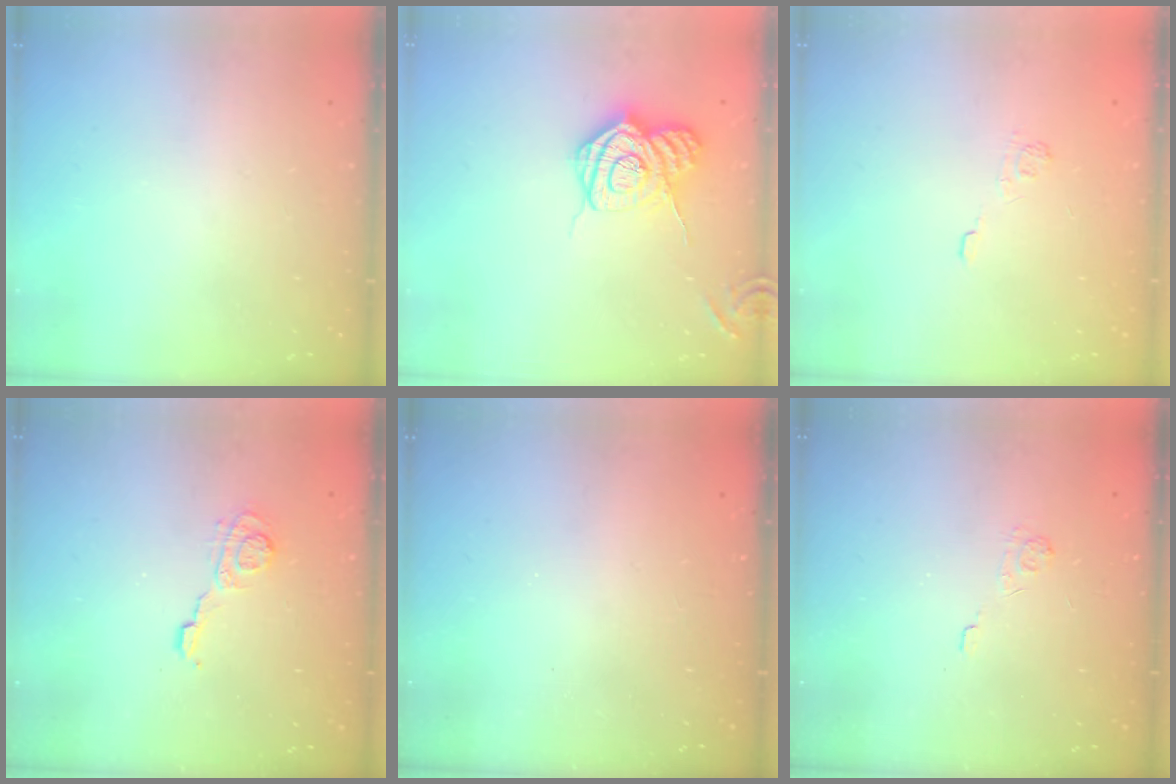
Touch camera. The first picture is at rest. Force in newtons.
{"total": 14.1, "press": 14.0, "slide": 1.3}
{"total": 2.3, "press": 1.8, "slide": 1.3}
{"total": 5.3, "press": 5.2, "slide": 0.8}
{"total": 2.4, "press": 2.2, "slide": 0.8}
{"total": 2.1, "press": 1.5, "slide": 1.4}